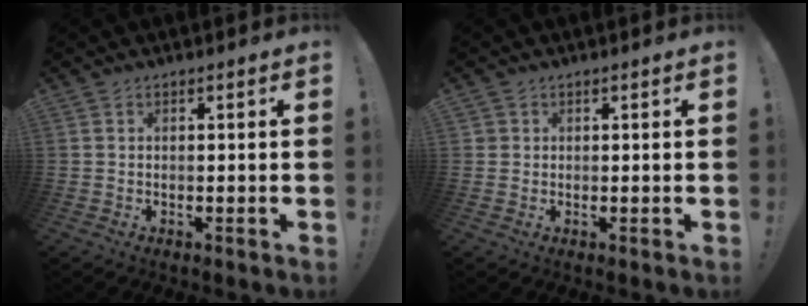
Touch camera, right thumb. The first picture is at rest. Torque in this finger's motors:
{"motor_torque": [-0.21, 0.02, 0.09, -0.01, -0.11]}